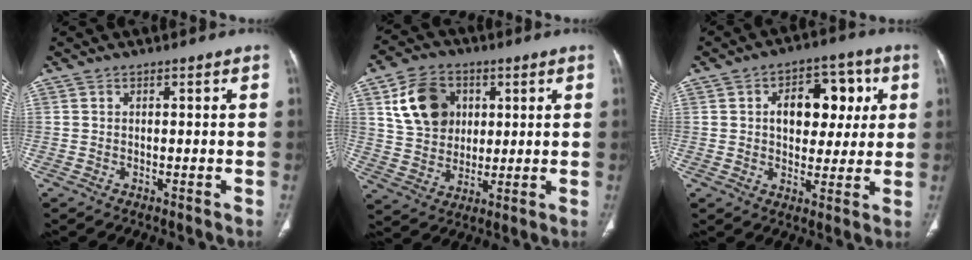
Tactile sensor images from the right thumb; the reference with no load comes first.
{"total": 12.8, "force": [4.1, 10.0, 6.8], "torque": [-0.092, -0.004, 0.077]}
{"total": 12.4, "force": [2.7, 8.4, 8.8], "torque": [-0.072, 0.010, 0.039]}